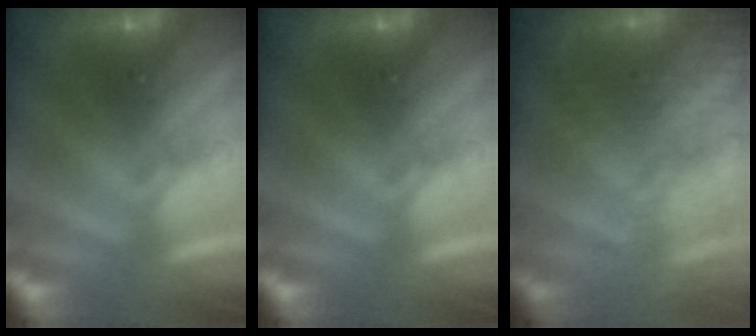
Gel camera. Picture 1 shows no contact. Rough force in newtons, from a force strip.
{"total": 0.0}
{"total": 6.9}